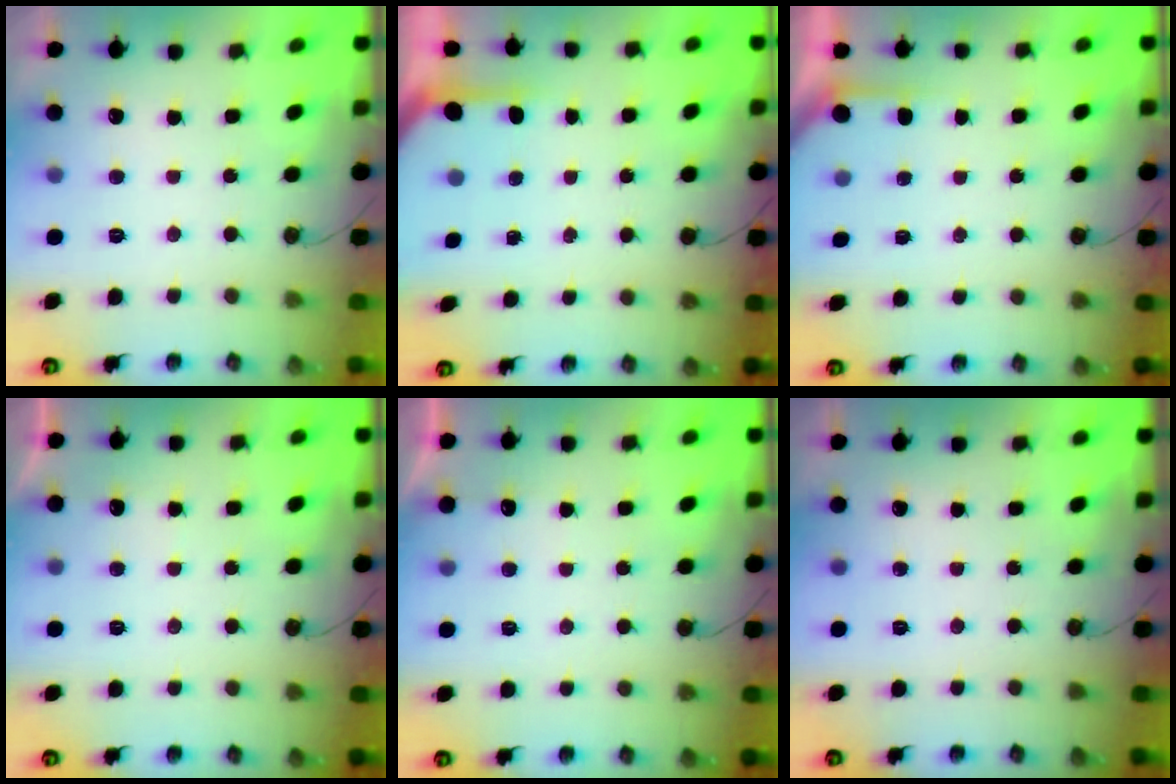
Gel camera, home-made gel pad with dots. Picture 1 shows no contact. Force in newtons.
{"total": 2.7, "press": 2.7, "slide": 0.2}
{"total": 2.2, "press": 2.2, "slide": 0.3}
{"total": 2.1, "press": 2.1, "slide": 0.4}
{"total": 2.7, "press": 2.7, "slide": 0.3}
{"total": 0.0}